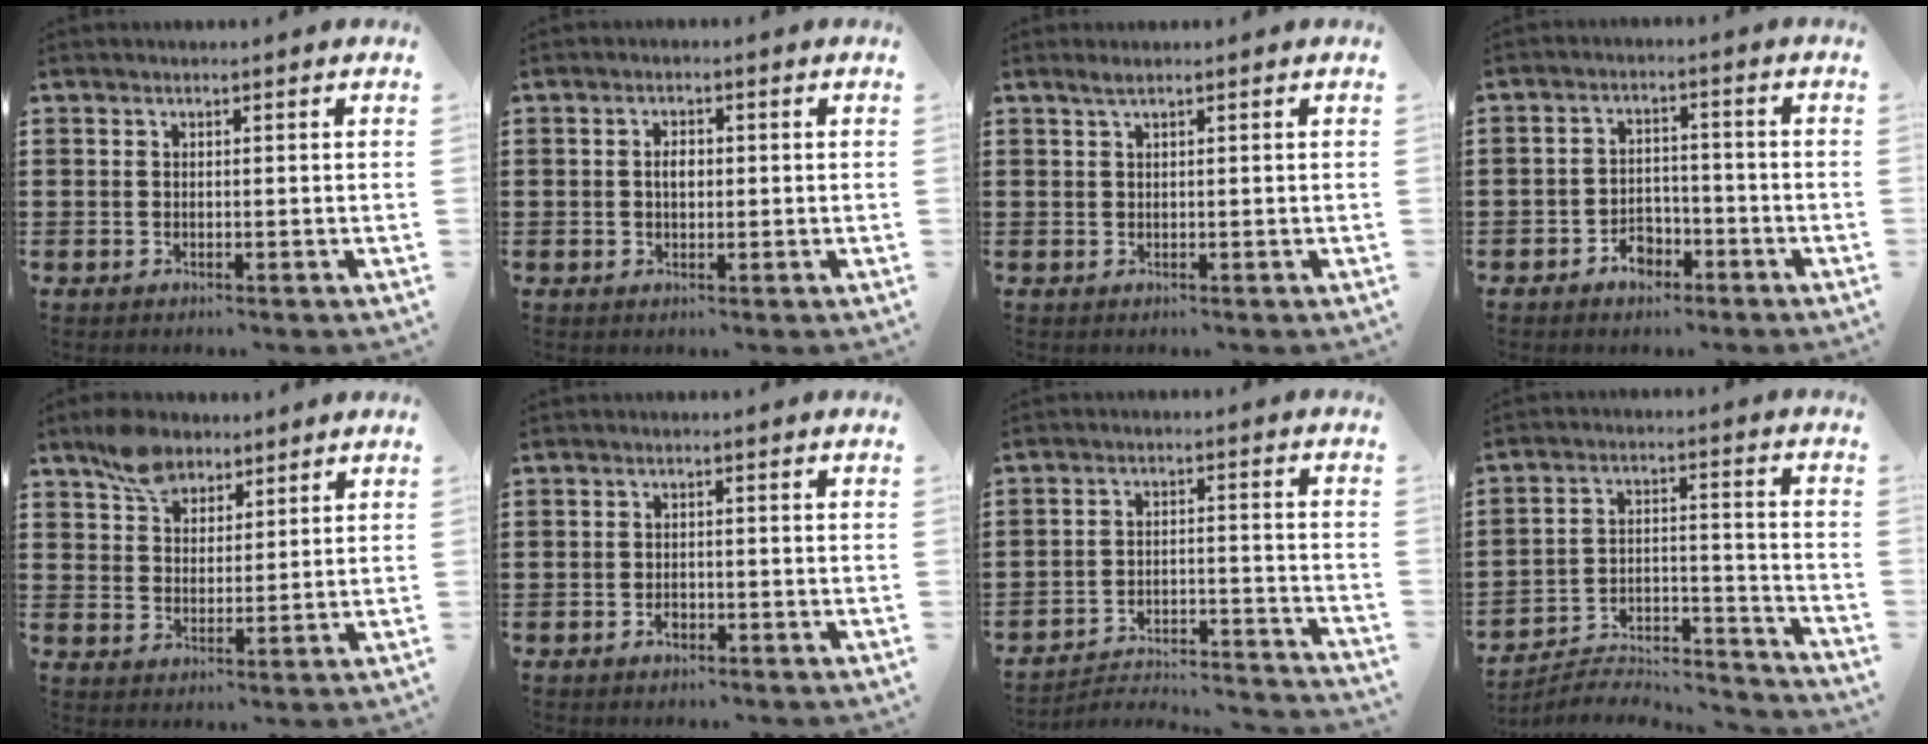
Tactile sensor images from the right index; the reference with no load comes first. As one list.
[{"total": 2.2, "force": [0.0, 1.1, 1.9], "torque": [-0.037, 0.005, -0.001]}, {"total": 1.0, "force": [0.7, 0.1, 0.7], "torque": [-0.016, 0.001, 0.013]}, {"total": 3.9, "force": [-2.7, 2.4, 1.3], "torque": [-0.024, 0.009, -0.053]}, {"total": 4.4, "force": [2.5, 1.3, 3.4], "torque": [-0.076, 0.006, 0.043]}, {"total": 1.3, "force": [-0.8, 0.8, 0.5], "torque": [-0.011, -0.003, -0.015]}, {"total": 3.2, "force": [-3.0, 0.5, 0.8], "torque": [-0.023, -0.005, -0.069]}, {"total": 5.2, "force": [-5.0, 0.9, 1.1], "torque": [-0.018, 0.003, -0.102]}]